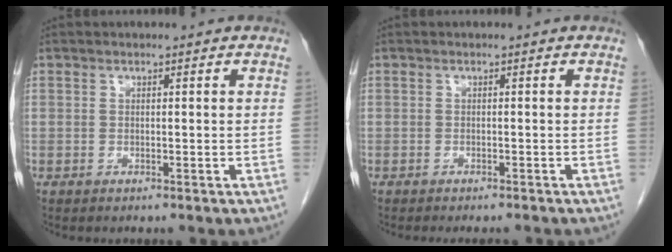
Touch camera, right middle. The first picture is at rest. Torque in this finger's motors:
{"motor_torque": [0.35, -0.20, 0.01, 0.01]}